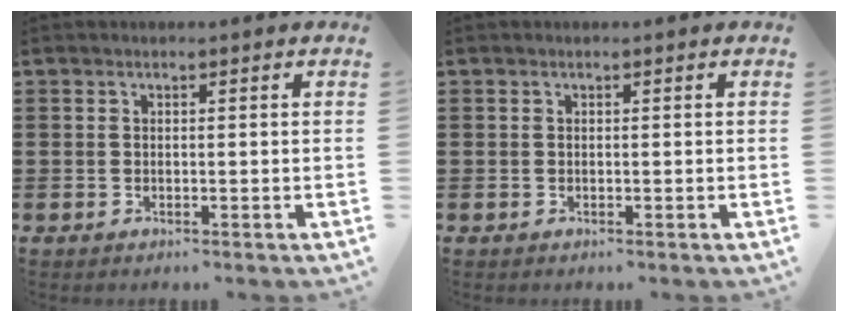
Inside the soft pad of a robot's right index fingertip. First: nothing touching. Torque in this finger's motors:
{"motor_torque": [0.00, 0.00, 0.00, 0.00]}